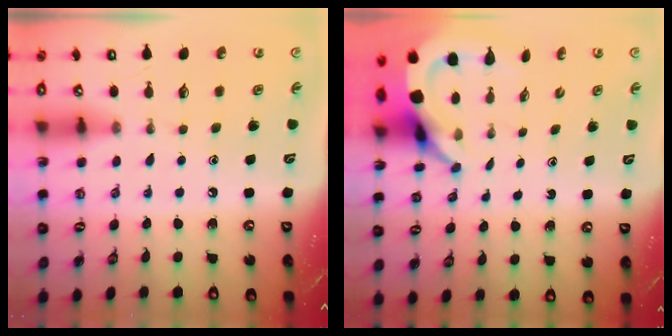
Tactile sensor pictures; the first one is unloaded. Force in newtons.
{"total": 5.6, "press": 5.6, "slide": 0.7}